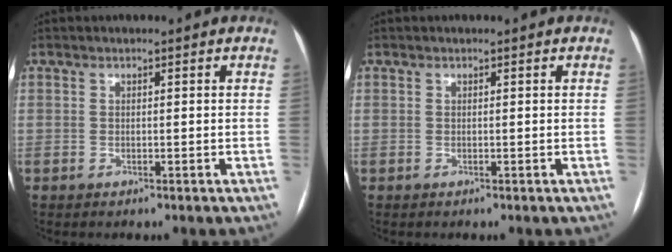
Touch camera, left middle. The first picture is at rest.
{"total": 0.0}